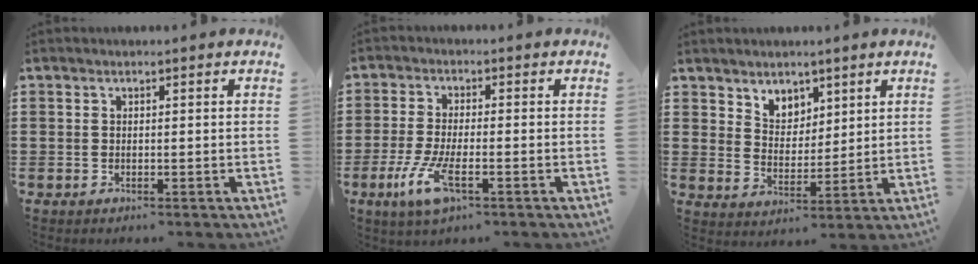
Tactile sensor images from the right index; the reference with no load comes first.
{"total": 6.5, "force": [-2.7, 1.6, 5.7], "torque": [-0.132, -0.020, -0.053]}
{"total": 4.8, "force": [3.7, 3.0, 0.2], "torque": [-0.024, -0.001, 0.070]}